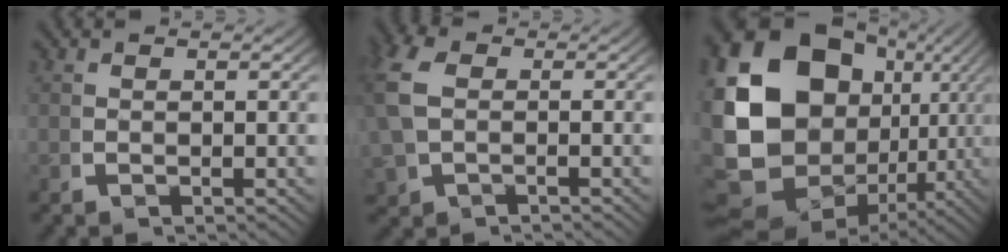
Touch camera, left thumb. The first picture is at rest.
{"total": 3.9, "force": [0.2, 2.6, 2.8], "torque": [-0.084, -0.002, 0.014]}
{"total": 20.5, "force": [0.6, 14.9, 14.1], "torque": [-0.320, -0.060, 0.039]}